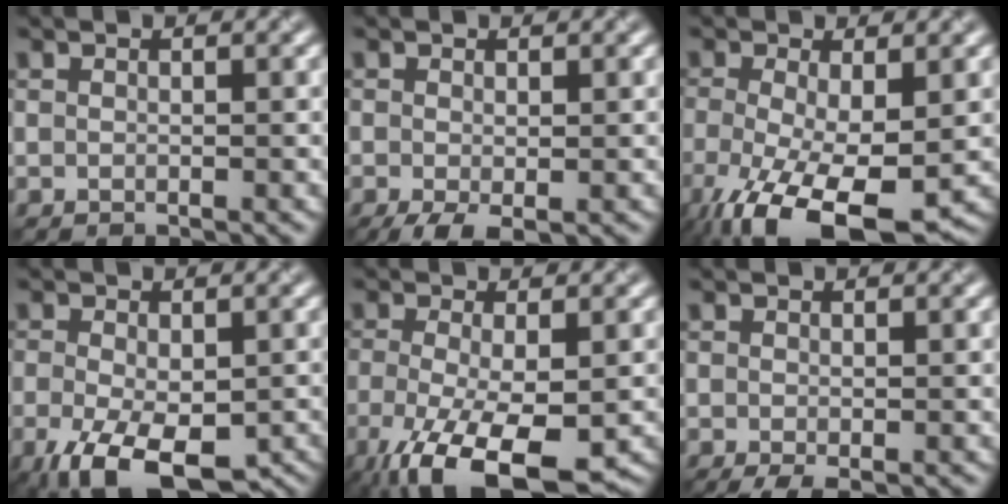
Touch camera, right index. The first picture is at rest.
{"total": 2.5, "force": [-1.1, 0.9, 2.1], "torque": [-0.045, -0.010, -0.020]}
{"total": 10.0, "force": [-4.2, 3.9, 8.2], "torque": [-0.163, -0.031, -0.066]}
{"total": 9.3, "force": [-4.2, 4.5, 6.9], "torque": [-0.133, -0.028, -0.055]}
{"total": 9.0, "force": [-4.3, 3.2, 7.2], "torque": [-0.147, -0.027, -0.069]}
{"total": 1.8, "force": [-0.9, 0.5, 1.5], "torque": [-0.030, -0.008, -0.016]}